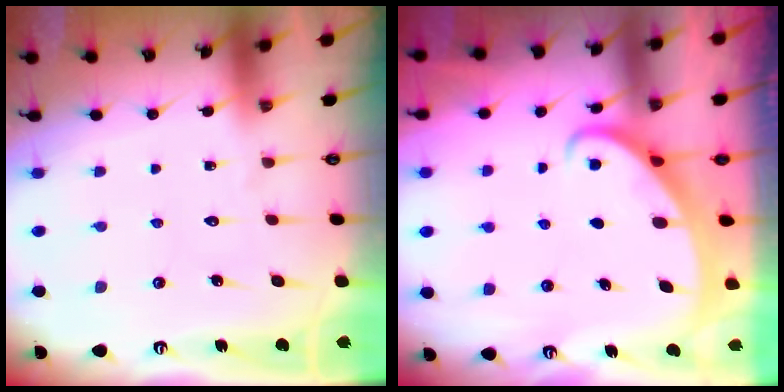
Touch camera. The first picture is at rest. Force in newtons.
{"total": 2.3, "press": 2.3, "slide": 0.2}